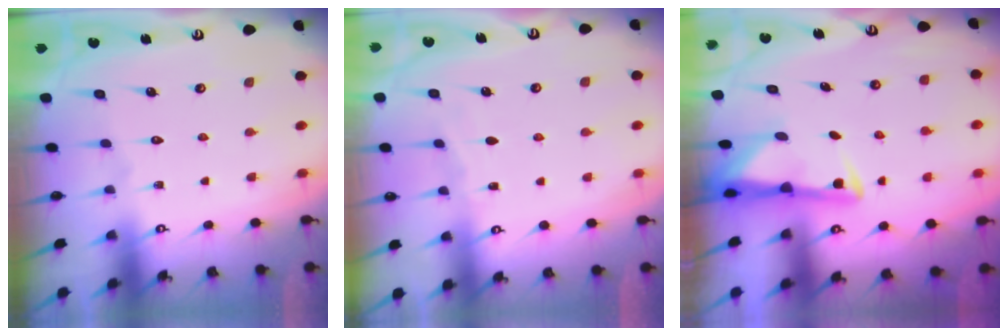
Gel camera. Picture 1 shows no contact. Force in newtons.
{"total": 3.2, "press": 3.2, "slide": 0.4}
{"total": 3.0, "press": 2.9, "slide": 0.6}